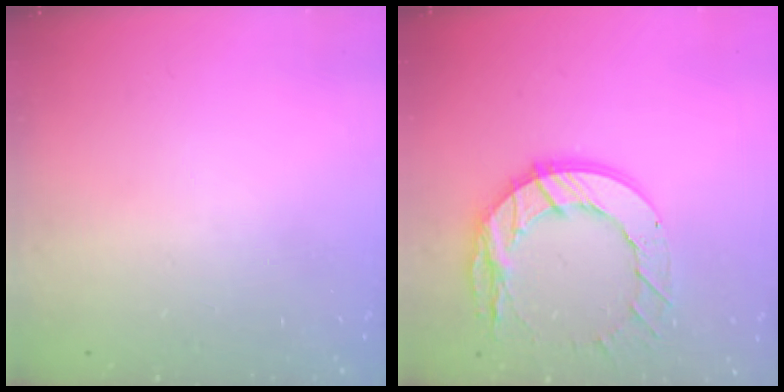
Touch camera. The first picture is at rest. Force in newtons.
{"total": 14.6, "press": 14.5, "slide": 1.1}